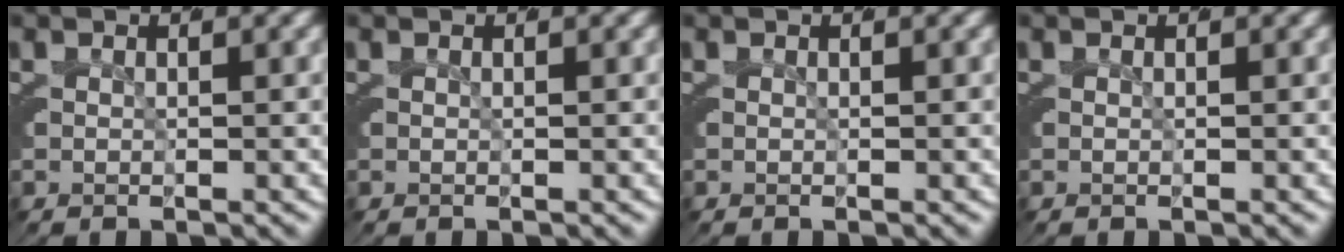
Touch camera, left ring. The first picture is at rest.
{"total": 0.0}
{"total": 0.0}
{"total": 0.0}